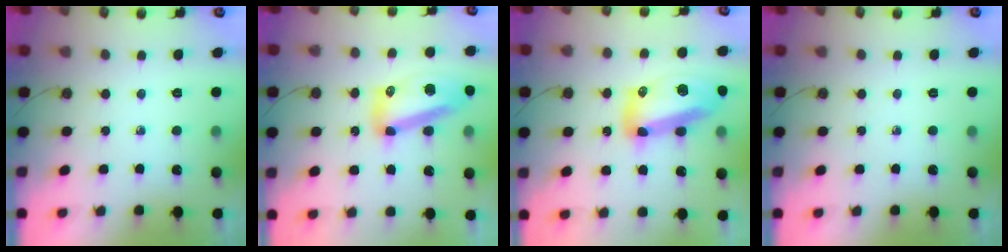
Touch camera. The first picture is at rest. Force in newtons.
{"total": 13.8, "press": 13.8, "slide": 1.5}
{"total": 16.4, "press": 16.3, "slide": 1.8}
{"total": 0.0}